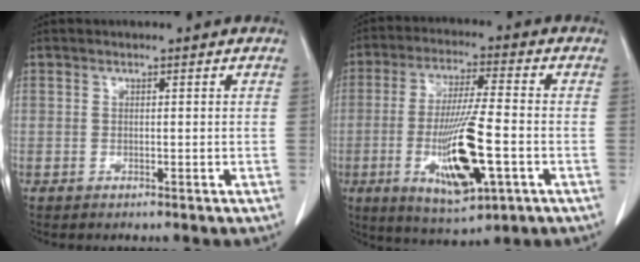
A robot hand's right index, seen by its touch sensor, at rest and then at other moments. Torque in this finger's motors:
{"motor_torque": [1.56, -0.42, 0.42, 0.21]}